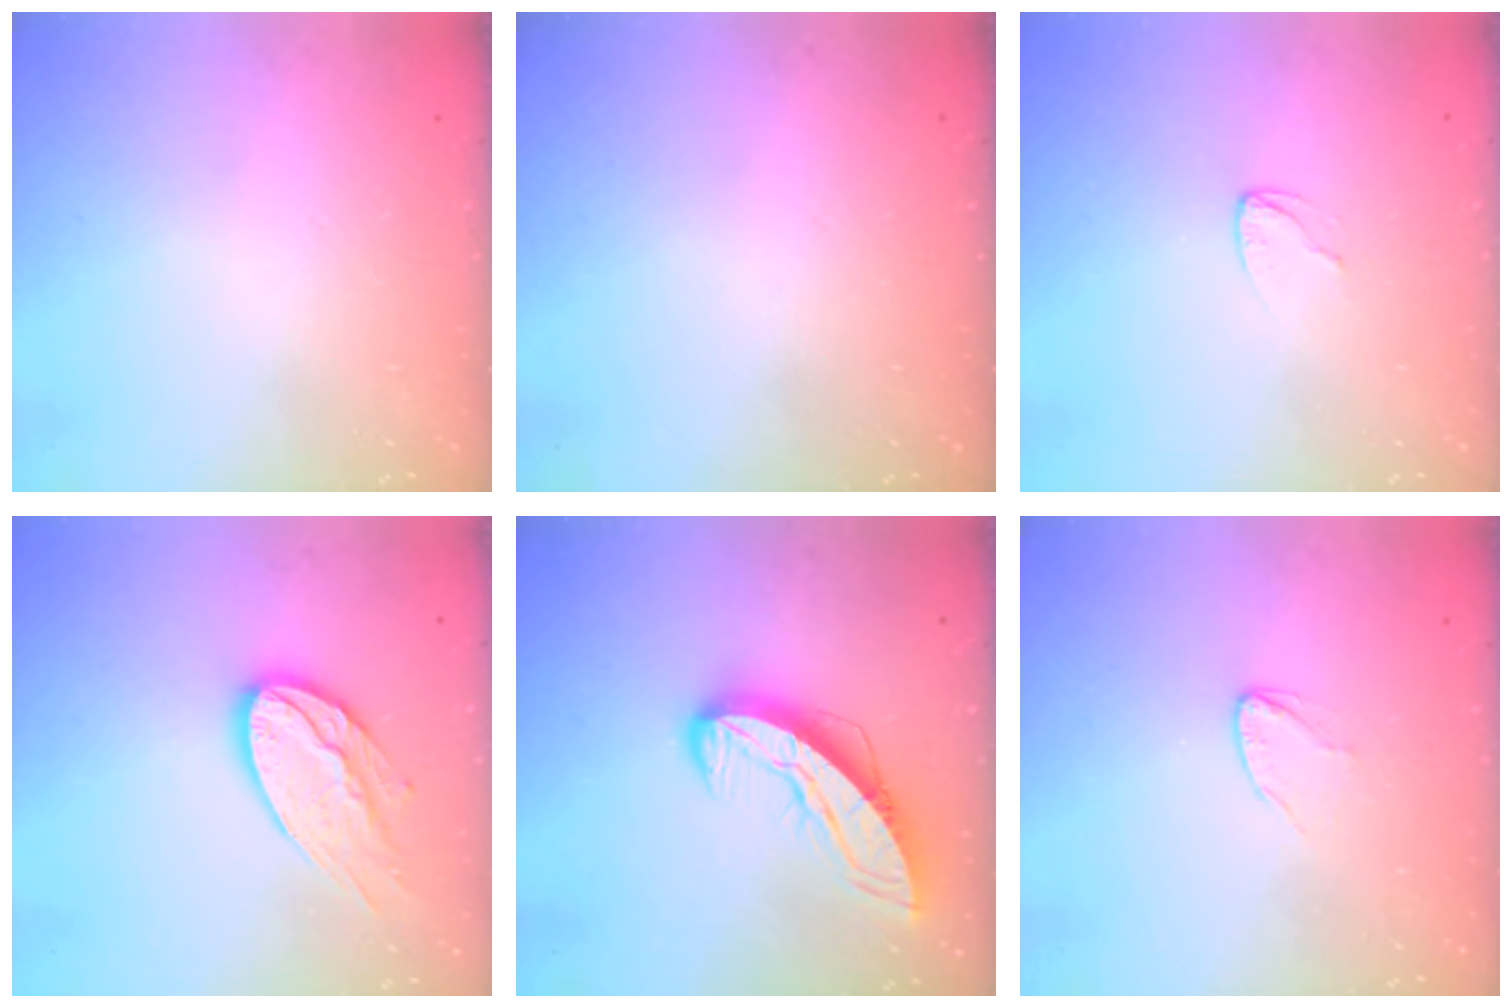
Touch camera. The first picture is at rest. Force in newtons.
{"total": 0.0}
{"total": 3.6, "press": 3.6, "slide": 0.3}
{"total": 15.1, "press": 15.1, "slide": 1.4}
{"total": 11.0, "press": 11.0, "slide": 1.2}
{"total": 2.9, "press": 2.9, "slide": 0.2}